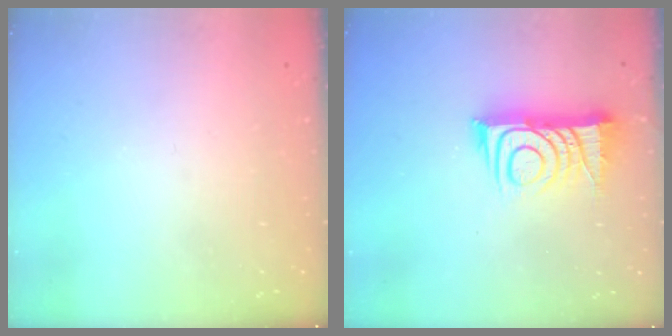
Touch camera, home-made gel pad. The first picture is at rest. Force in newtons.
{"total": 12.6, "press": 12.6, "slide": 0.9}